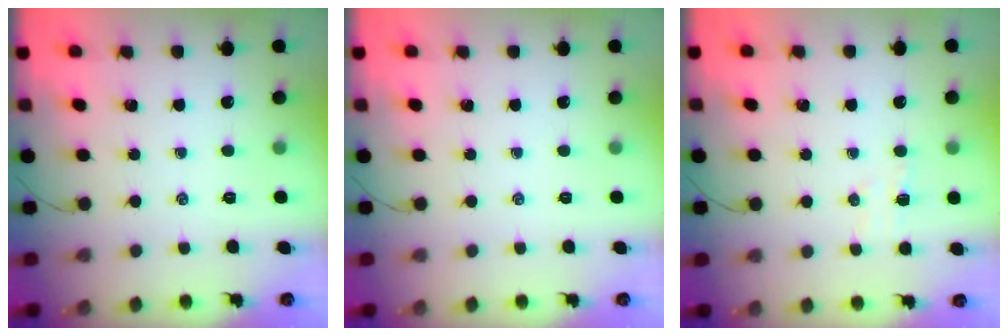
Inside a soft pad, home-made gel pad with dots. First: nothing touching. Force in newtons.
{"total": 0.0}
{"total": 4.3, "press": 4.2, "slide": 1.0}